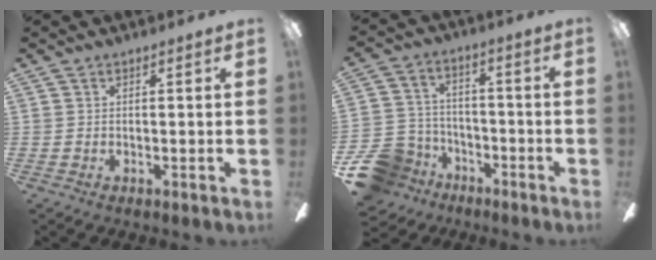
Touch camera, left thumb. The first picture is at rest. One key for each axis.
{"total": 12.6, "fx": -7.4, "fy": 9.4, "fz": 4.0, "tx": -0.106, "ty": 0.051, "tz": -0.132}